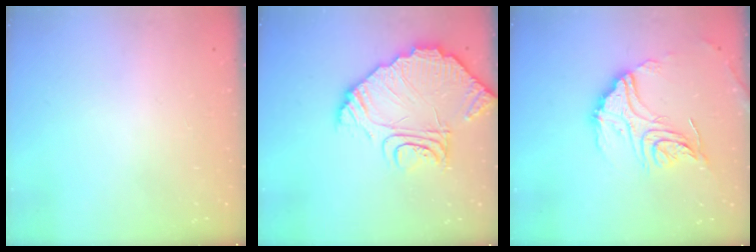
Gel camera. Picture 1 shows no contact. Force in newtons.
{"total": 16.5, "press": 16.4, "slide": 1.6}
{"total": 19.3, "press": 19.2, "slide": 1.9}